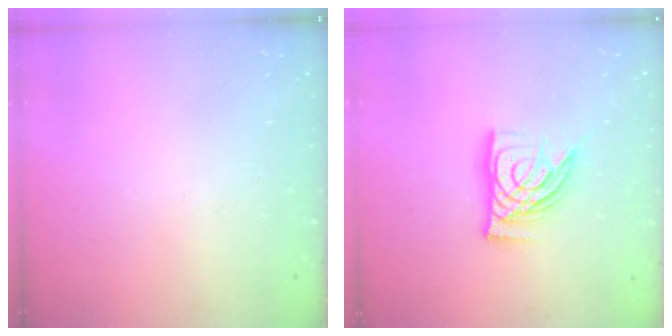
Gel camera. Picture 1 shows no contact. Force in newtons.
{"total": 14.0, "press": 13.9, "slide": 1.6}